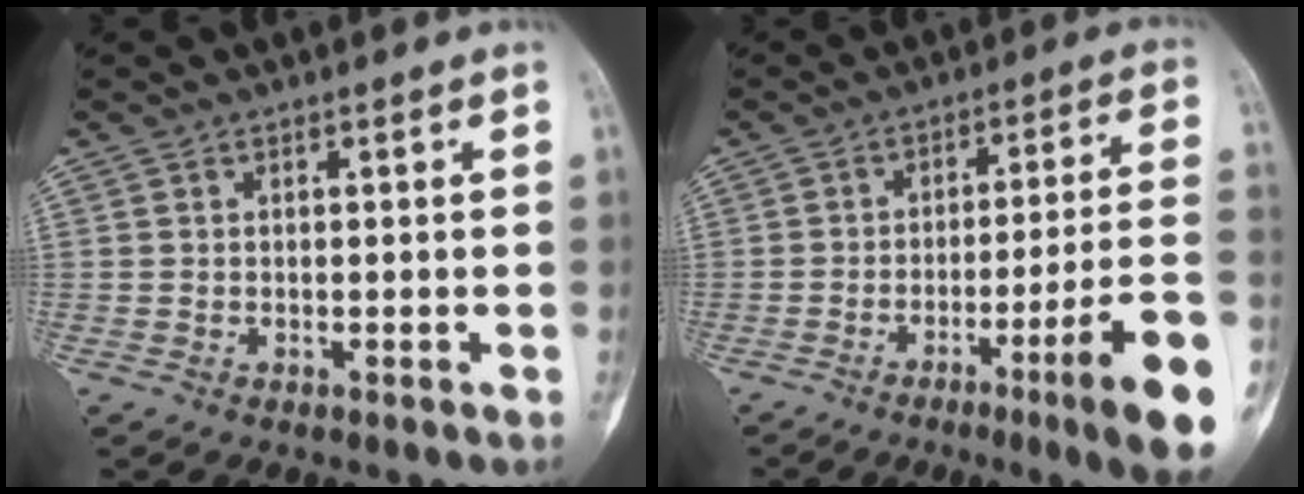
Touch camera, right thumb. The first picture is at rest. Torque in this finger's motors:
{"motor_torque": [4.21, 0.80, 1.73, -1.04, 0.61]}